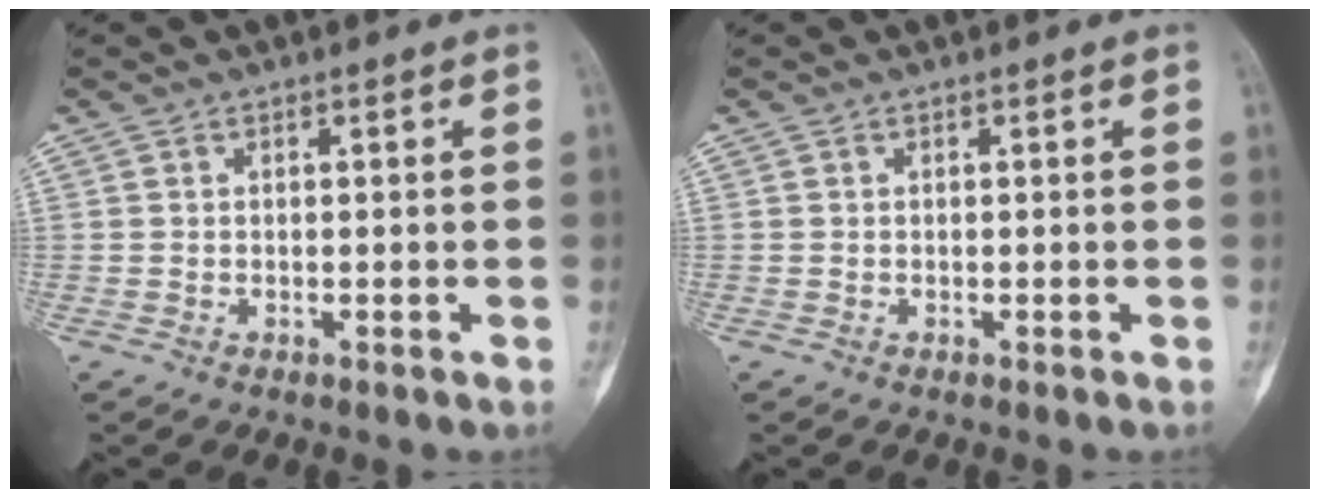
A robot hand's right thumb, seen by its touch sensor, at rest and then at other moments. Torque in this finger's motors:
{"motor_torque": [0.00, 0.00, 0.05, -0.05, 0.06]}